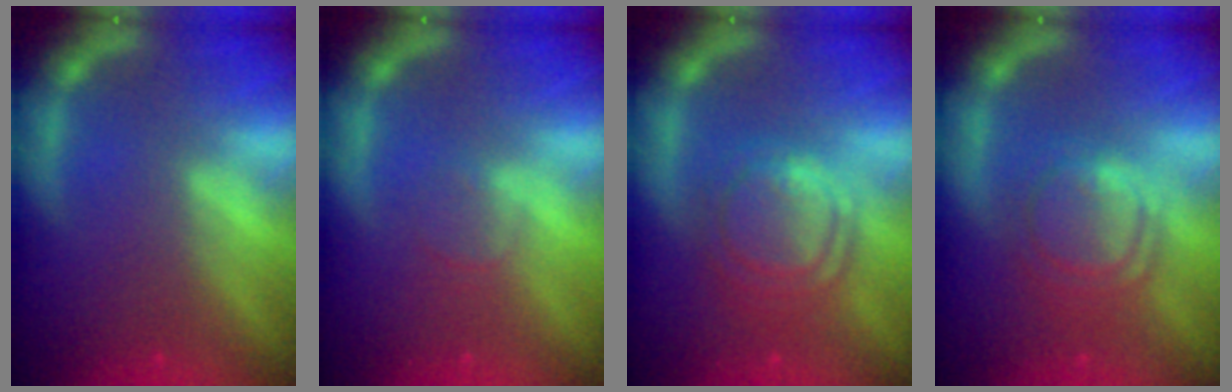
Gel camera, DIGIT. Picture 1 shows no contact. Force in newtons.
{"total": 1.4}
{"total": 6.5}
{"total": 5.6}